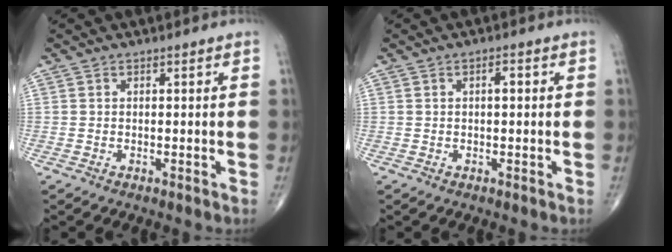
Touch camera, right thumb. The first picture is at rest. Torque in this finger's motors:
{"motor_torque": [0.05, -0.08, 0.14, 0.04, 0.03]}